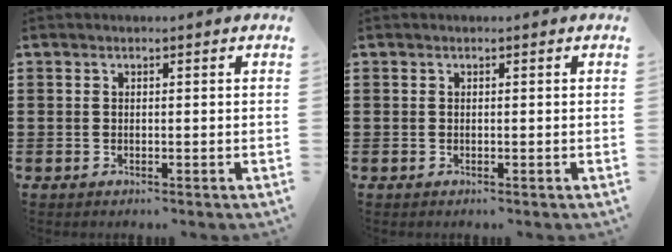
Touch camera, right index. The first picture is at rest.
{"total": 0.0}